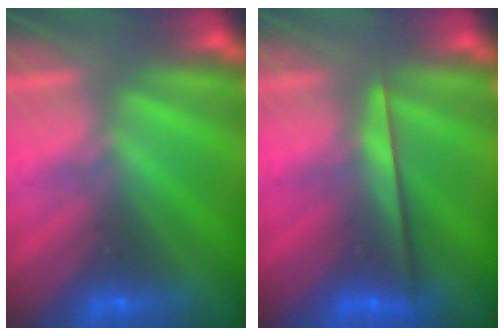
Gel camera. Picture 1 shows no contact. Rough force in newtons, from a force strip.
{"total": 2.5}